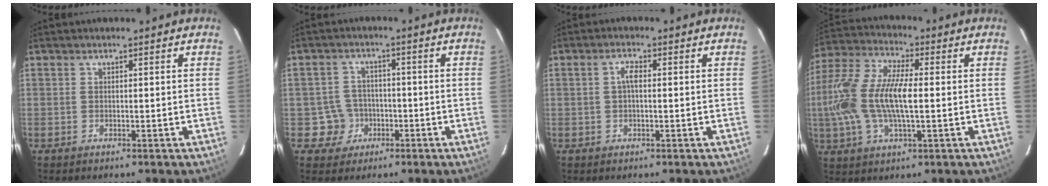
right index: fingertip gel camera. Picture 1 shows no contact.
{"total": 5.3, "force": [-2.0, 4.9, 0.0], "torque": [-0.006, 0.024, -0.030]}
{"total": 2.0, "force": [0.0, 0.8, 1.9], "torque": [-0.039, 0.008, -0.001]}
{"total": 16.7, "force": [-0.8, 6.2, 15.5], "torque": [-0.323, 0.009, -0.021]}